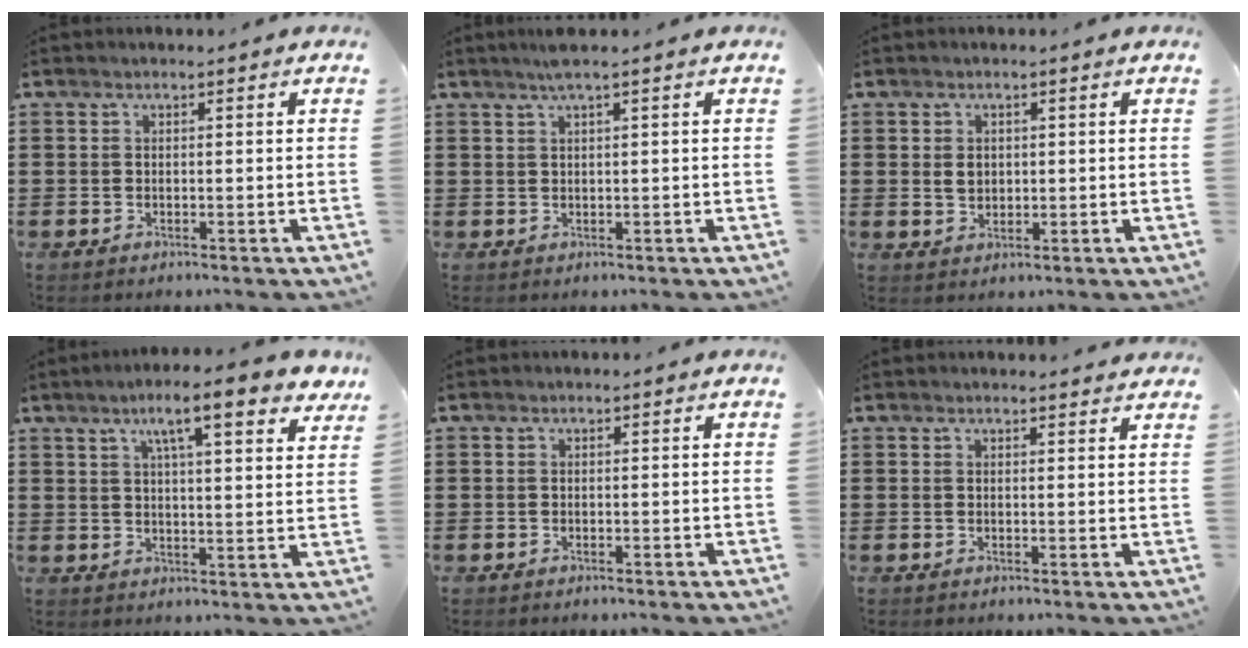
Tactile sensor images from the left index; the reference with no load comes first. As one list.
[{"total": 1.9, "force": [1.1, -0.2, 1.5], "torque": [-0.031, 0.000, 0.020]}, {"total": 2.1, "force": [0.4, 1.6, 1.3], "torque": [-0.028, 0.008, 0.008]}, {"total": 8.4, "force": [5.7, 1.0, 6.0], "torque": [-0.108, -0.012, 0.093]}, {"total": 0.0}, {"total": 1.4, "force": [1.4, 0.1, 0.2], "torque": [-0.007, 0.001, 0.028]}]